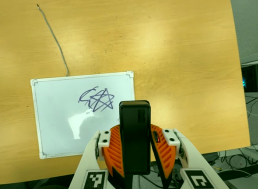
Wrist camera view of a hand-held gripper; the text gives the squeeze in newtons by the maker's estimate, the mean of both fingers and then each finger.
{"total": 7.4, "left": 6.1, "right": 8.7}